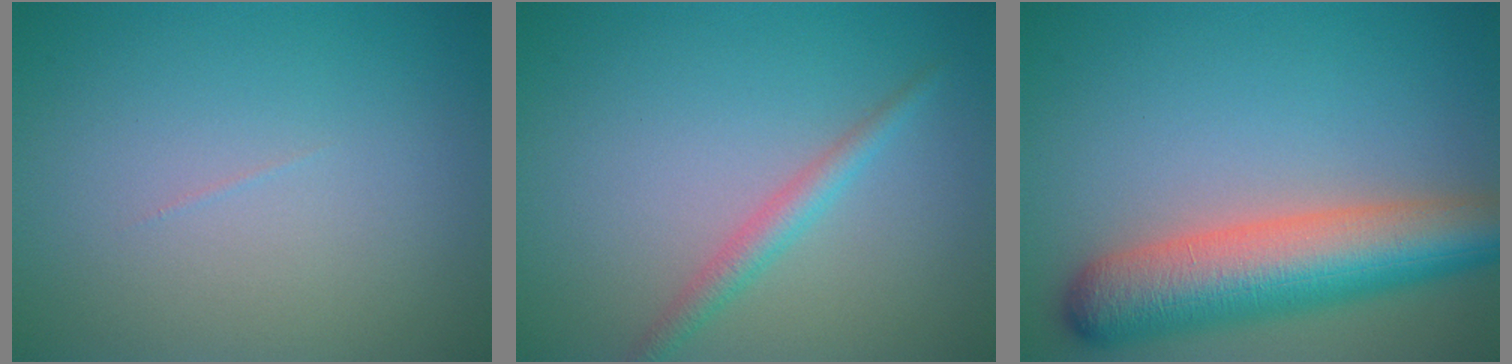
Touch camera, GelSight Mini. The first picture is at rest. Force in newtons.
{"total": 2.0, "press": 2.0, "slide": 0.1}
{"total": 9.0, "press": 9.0, "slide": 0.6}